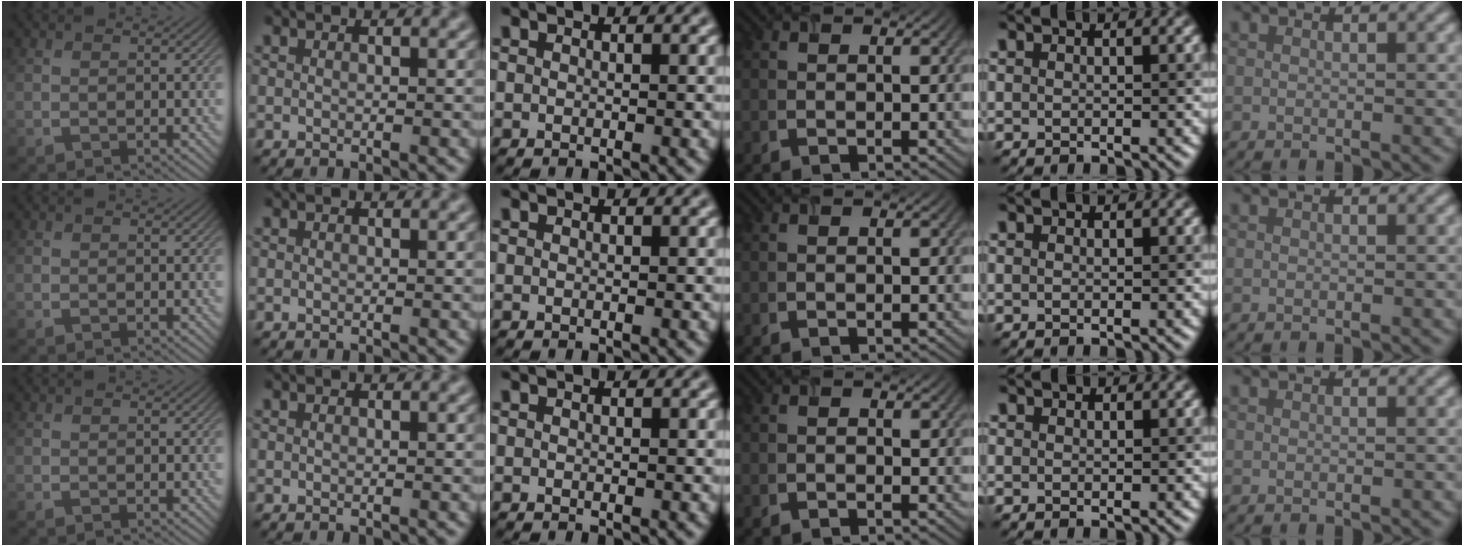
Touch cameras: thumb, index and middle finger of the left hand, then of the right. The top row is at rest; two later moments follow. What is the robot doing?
{"motion": "insert", "object": "airpods case & airpods"}